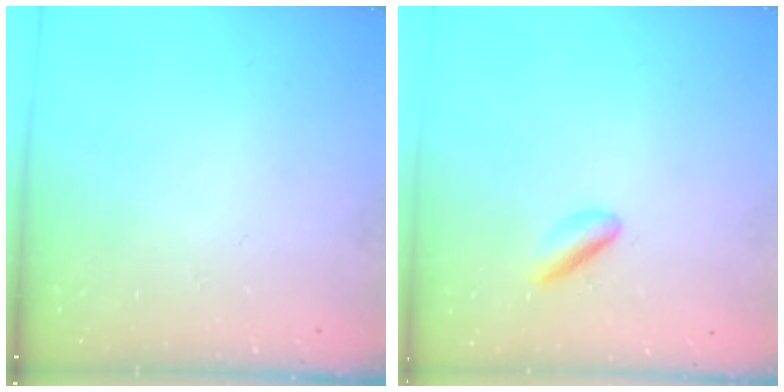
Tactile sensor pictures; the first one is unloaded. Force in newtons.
{"total": 2.5, "press": 2.5, "slide": 0.2}